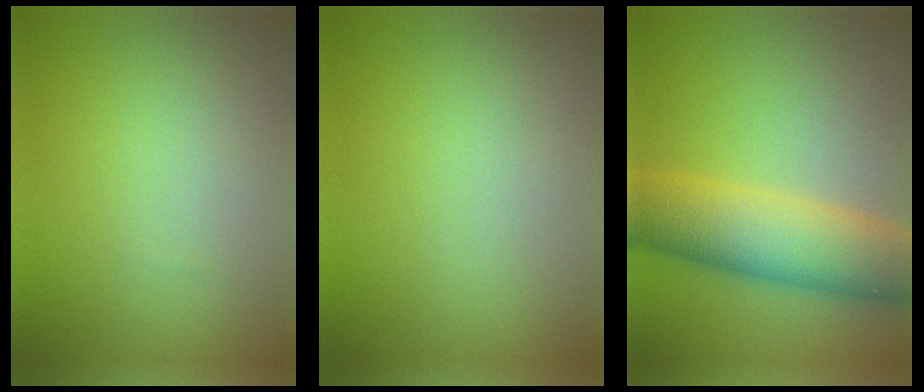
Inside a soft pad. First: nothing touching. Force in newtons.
{"total": 0.0}
{"total": 9.9, "press": 9.9, "slide": 0.3}